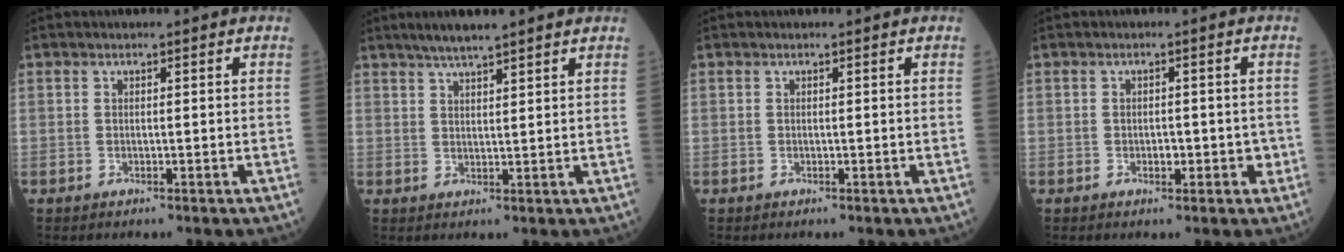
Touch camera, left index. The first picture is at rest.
{"total": 6.0, "force": [5.0, 0.3, 3.4], "torque": [-0.057, 0.025, 0.084]}
{"total": 0.0}
{"total": 2.7, "force": [-0.8, 1.6, 2.0], "torque": [-0.025, 0.006, -0.007]}